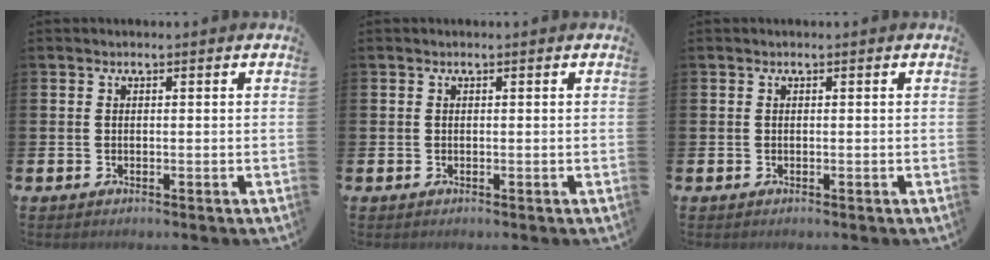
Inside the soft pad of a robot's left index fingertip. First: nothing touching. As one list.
[{"total": 0.0}, {"total": 0.0}]